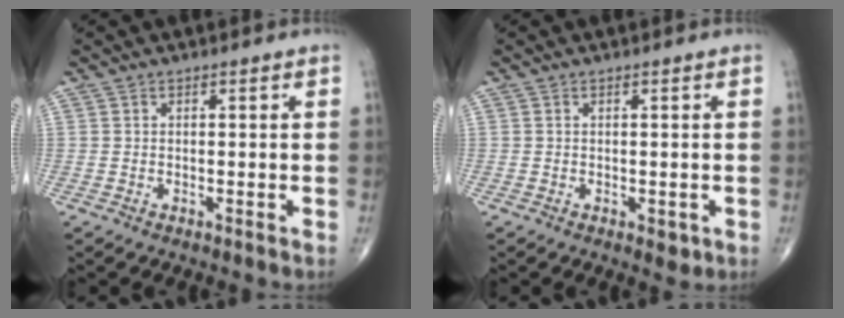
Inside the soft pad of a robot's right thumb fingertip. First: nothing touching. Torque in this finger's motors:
{"motor_torque": [0.36, 0.08, 0.17, -0.04, 0.03]}